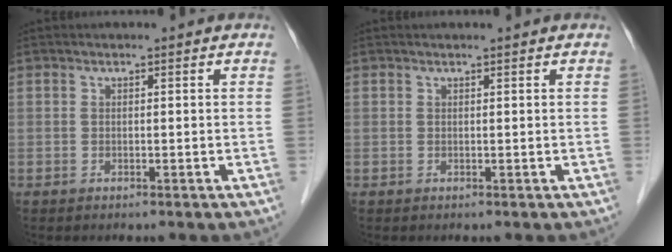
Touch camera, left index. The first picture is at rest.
{"total": 0.9, "force": [0.8, -0.1, 0.4], "torque": [-0.006, 0.006, 0.015]}